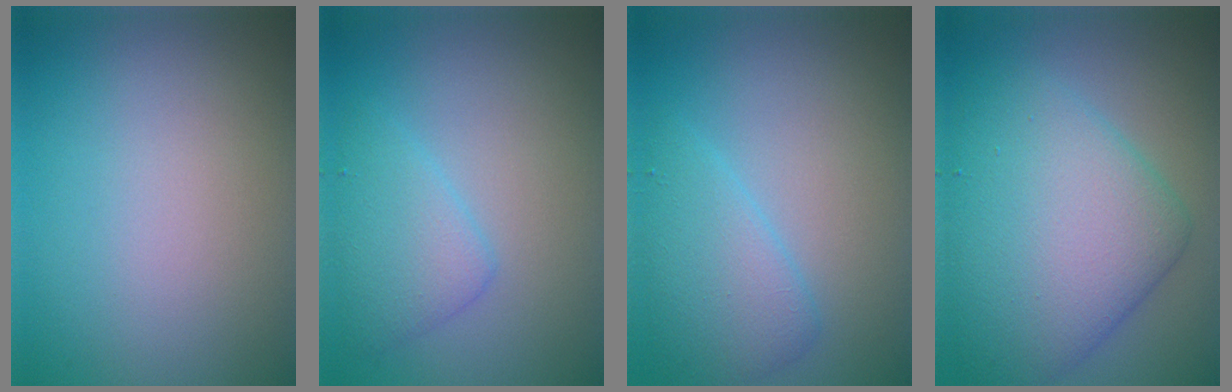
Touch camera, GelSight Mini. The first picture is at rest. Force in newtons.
{"total": 3.0, "press": 3.0, "slide": 0.1}
{"total": 3.5, "press": 3.5, "slide": 0.2}
{"total": 8.8, "press": 8.8, "slide": 0.3}